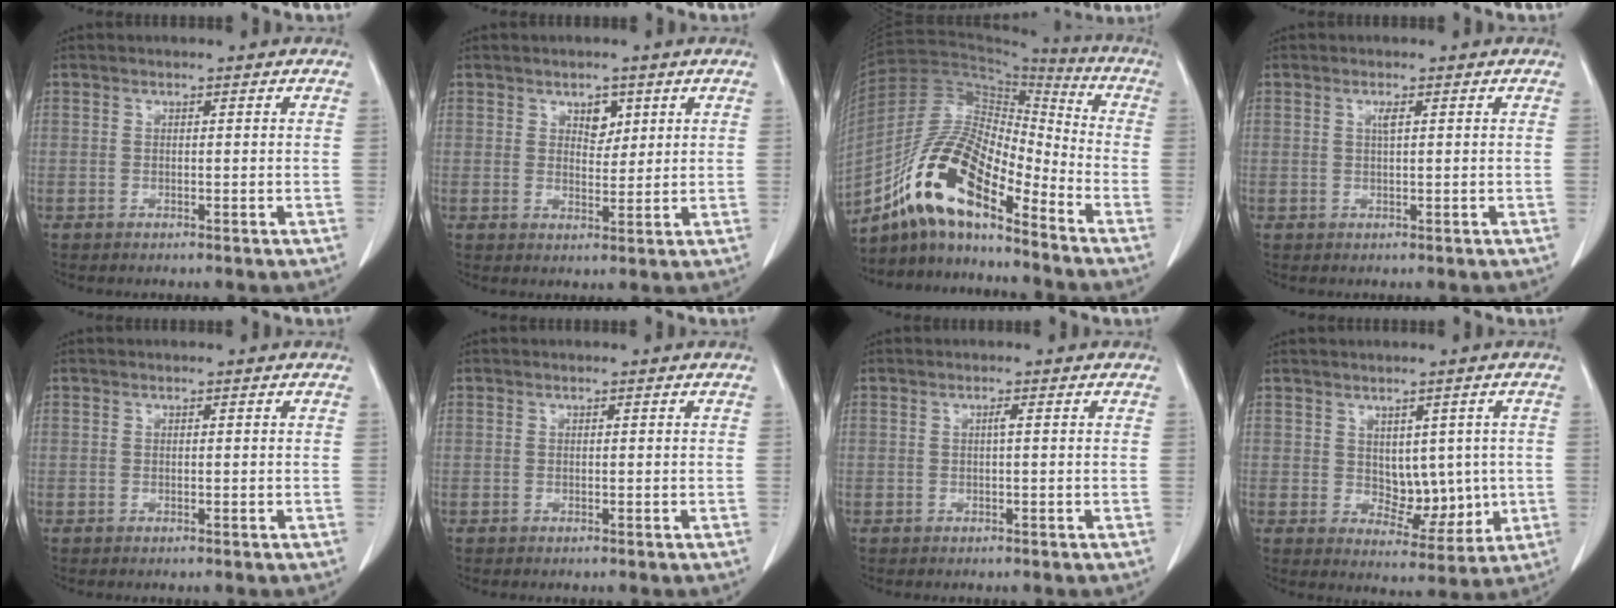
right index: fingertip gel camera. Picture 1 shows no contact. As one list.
[{"total": 3.0, "force": [1.5, 1.9, 1.7], "torque": [-0.021, 0.000, 0.026]}, {"total": 15.4, "force": [-10.3, 4.0, 10.8], "torque": [-0.210, 0.022, -0.186]}, {"total": 1.1, "force": [0.4, 0.0, 1.0], "torque": [-0.022, 0.001, 0.008]}, {"total": 0.0}, {"total": 0.0}, {"total": 0.6, "force": [0.1, -0.1, 0.6], "torque": [-0.009, 0.001, 0.003]}, {"total": 6.7, "force": [0.4, 4.2, 5.2], "torque": [-0.062, -0.001, 0.025]}]